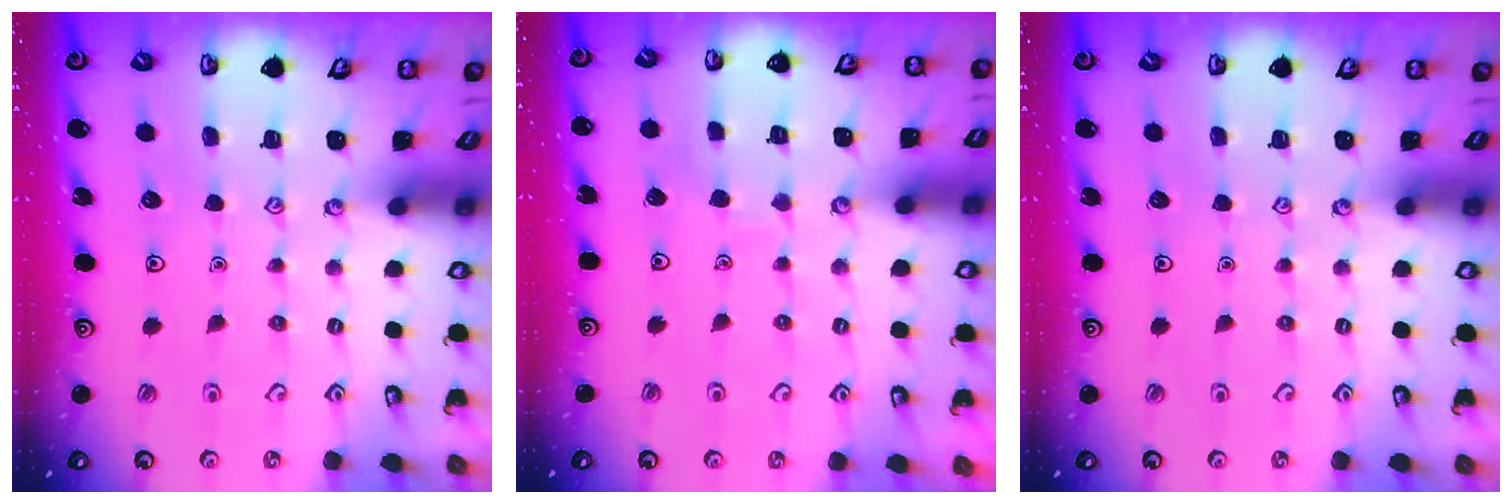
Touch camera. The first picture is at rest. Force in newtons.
{"total": 2.9, "press": 2.9, "slide": 0.2}
{"total": 0.0}